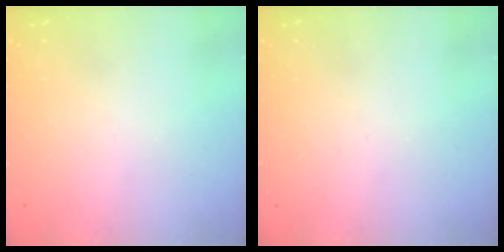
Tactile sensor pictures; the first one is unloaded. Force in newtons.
{"total": 0.0}